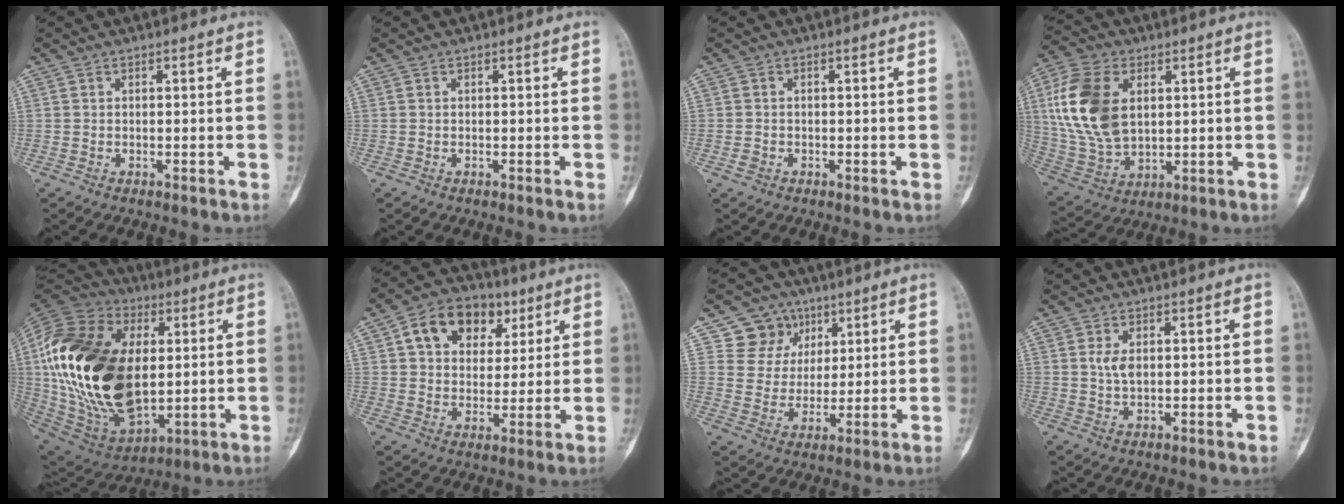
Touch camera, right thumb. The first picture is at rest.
{"total": 0.0}
{"total": 1.1, "force": [-0.5, 0.9, 0.2], "torque": [-0.002, 0.005, -0.010]}
{"total": 17.3, "force": [3.8, 10.9, 12.8], "torque": [-0.259, -0.006, 0.080]}
{"total": 34.2, "force": [2.7, 20.8, 27.1], "torque": [-0.540, -0.008, 0.064]}
{"total": 13.8, "force": [5.7, 9.9, 7.7], "torque": [-0.090, -0.001, 0.090]}
{"total": 9.8, "force": [5.0, 8.2, 1.7], "torque": [0.014, -0.023, 0.091]}
{"total": 2.8, "force": [0.6, 1.5, 2.2], "torque": [-0.040, -0.003, 0.014]}